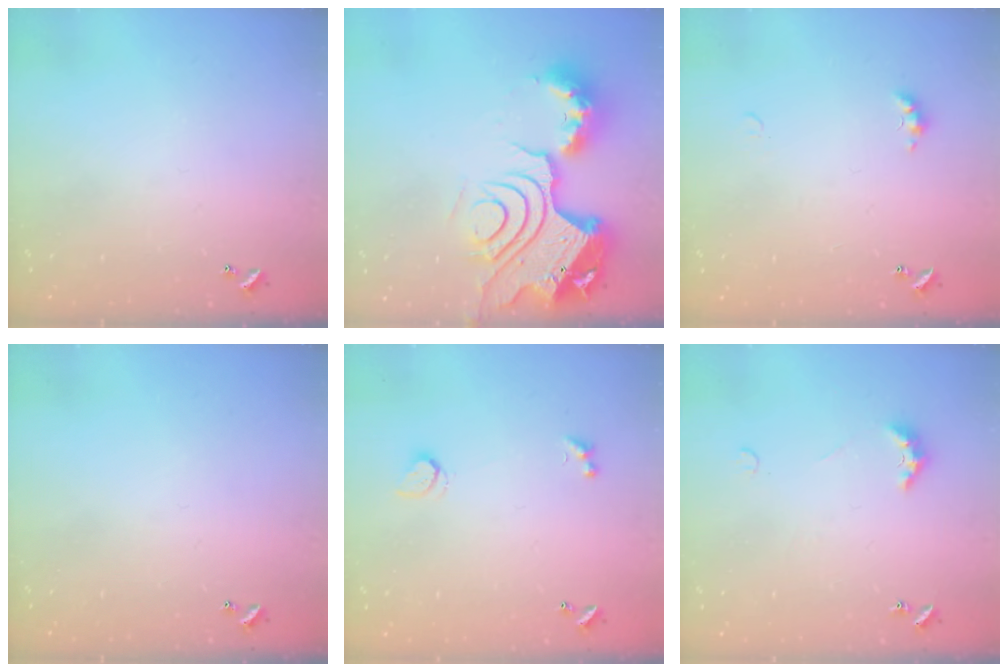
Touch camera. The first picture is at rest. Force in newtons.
{"total": 21.8, "press": 21.6, "slide": 2.5}
{"total": 3.3, "press": 3.2, "slide": 0.7}
{"total": 0.0}
{"total": 1.3, "press": 1.2, "slide": 0.5}
{"total": 3.2, "press": 3.1, "slide": 0.7}